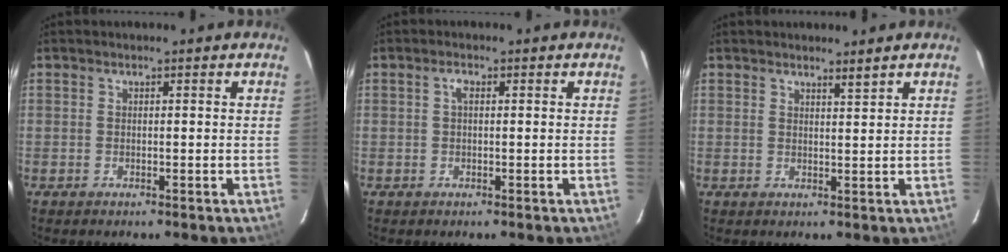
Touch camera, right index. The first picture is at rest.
{"total": 1.3, "force": [0.3, 0.6, 1.1], "torque": [-0.023, 0.005, 0.002]}
{"total": 1.6, "force": [1.3, -0.2, 0.8], "torque": [-0.014, -0.004, 0.021]}